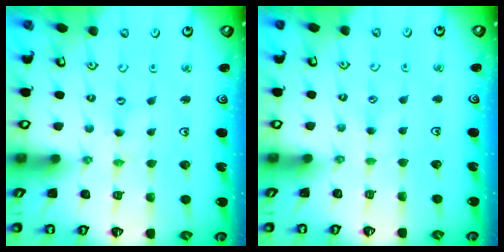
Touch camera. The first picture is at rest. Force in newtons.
{"total": 1.8, "press": 1.7, "slide": 0.3}